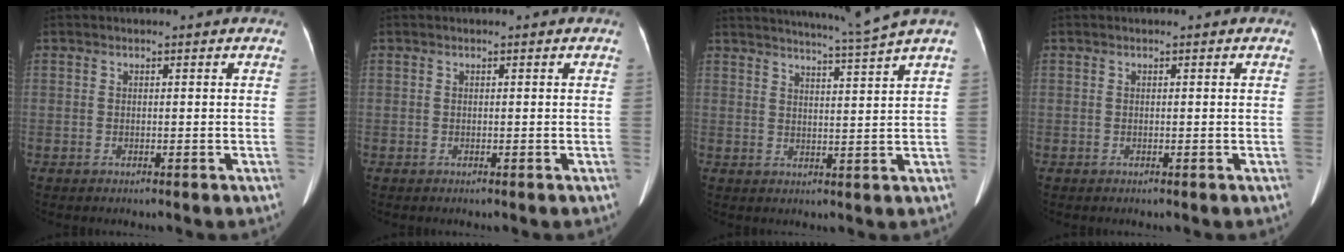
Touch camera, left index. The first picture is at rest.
{"total": 0.0}
{"total": 7.8, "force": [6.8, -2.8, 2.6], "torque": [-0.044, -0.027, 0.102]}
{"total": 0.0}